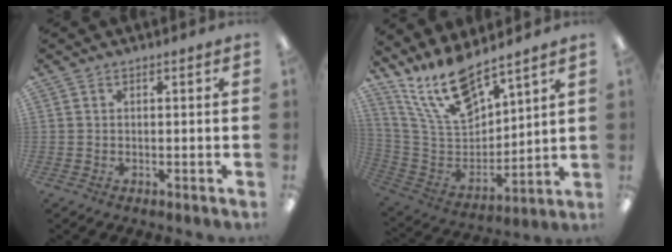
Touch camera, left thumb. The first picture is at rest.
{"total": 16.2, "force": [13.0, 5.5, 7.8], "torque": [-0.174, -0.074, 0.239]}